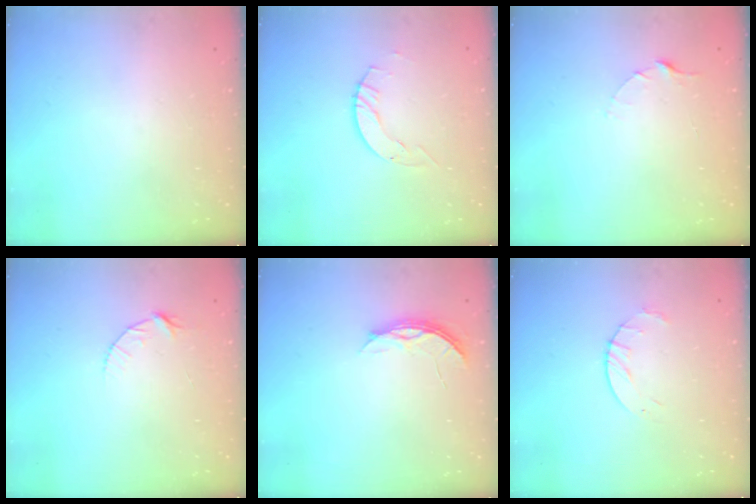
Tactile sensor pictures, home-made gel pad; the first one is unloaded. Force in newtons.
{"total": 2.1, "press": 2.1, "slide": 0.3}
{"total": 2.5, "press": 2.5, "slide": 0.3}
{"total": 5.5, "press": 5.4, "slide": 0.6}
{"total": 4.4, "press": 4.4, "slide": 0.4}
{"total": 3.5, "press": 3.5, "slide": 0.4}